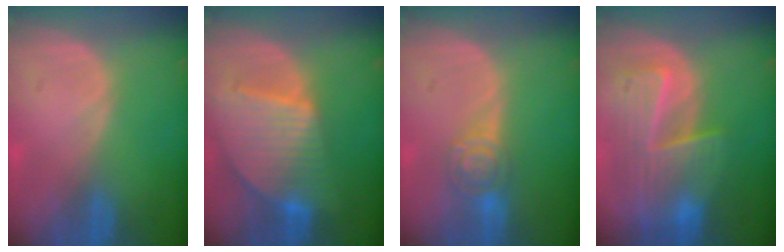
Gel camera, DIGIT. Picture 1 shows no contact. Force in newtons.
{"total": 9.5, "press": 8.2, "slide": 4.8}
{"total": 4.6, "press": 4.5, "slide": 0.9}
{"total": 10.0, "press": 8.6, "slide": 5.0}